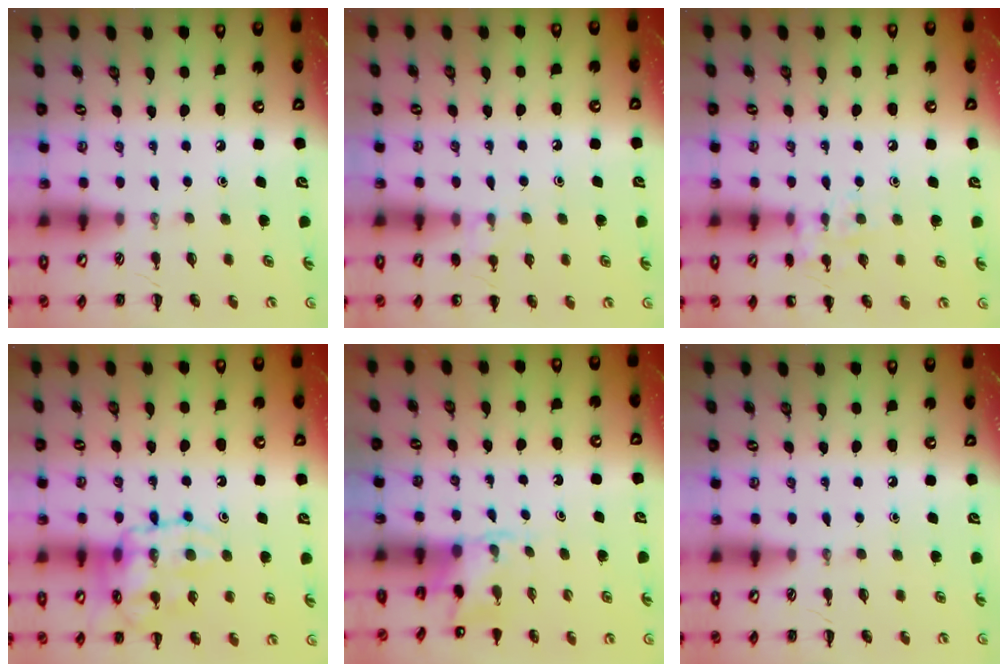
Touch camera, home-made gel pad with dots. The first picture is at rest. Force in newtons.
{"total": 5.8, "press": 5.5, "slide": 2.0}
{"total": 8.5, "press": 8.4, "slide": 1.2}
{"total": 14.2, "press": 14.1, "slide": 1.1}
{"total": 2.5, "press": 2.3, "slide": 1.0}
{"total": 0.0}